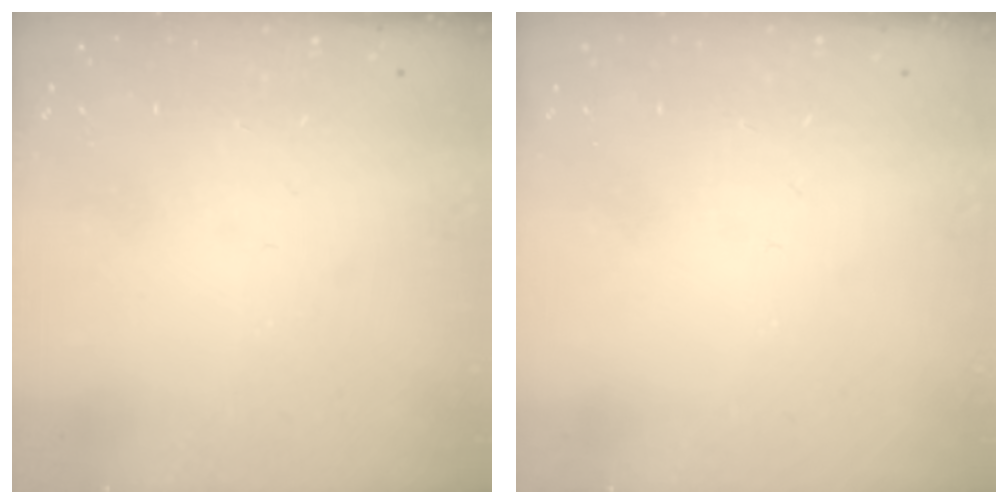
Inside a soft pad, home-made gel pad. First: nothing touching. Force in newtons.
{"total": 0.0}